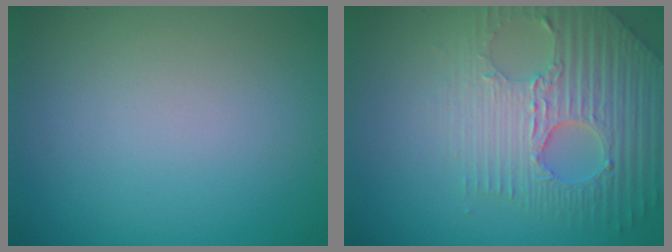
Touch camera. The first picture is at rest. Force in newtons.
{"total": 6.9, "press": 5.2, "slide": 4.5}